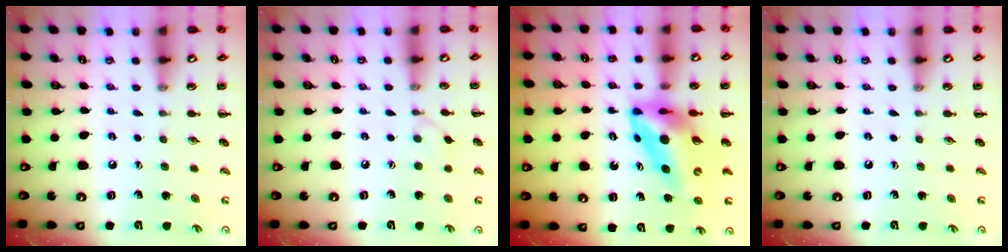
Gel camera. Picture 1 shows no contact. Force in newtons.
{"total": 2.7, "press": 2.5, "slide": 1.2}
{"total": 11.4, "press": 10.8, "slide": 3.9}
{"total": 0.0}